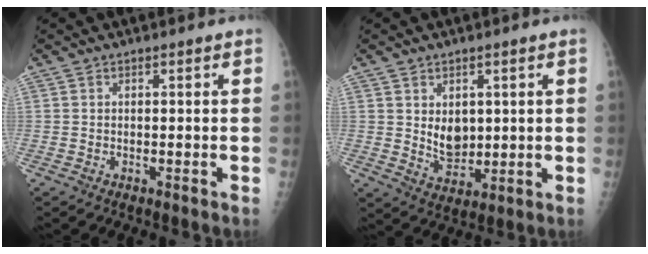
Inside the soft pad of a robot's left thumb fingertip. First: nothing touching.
{"total": 6.4, "force": [1.3, 4.6, 4.3], "torque": [-0.045, -0.018, 0.037]}